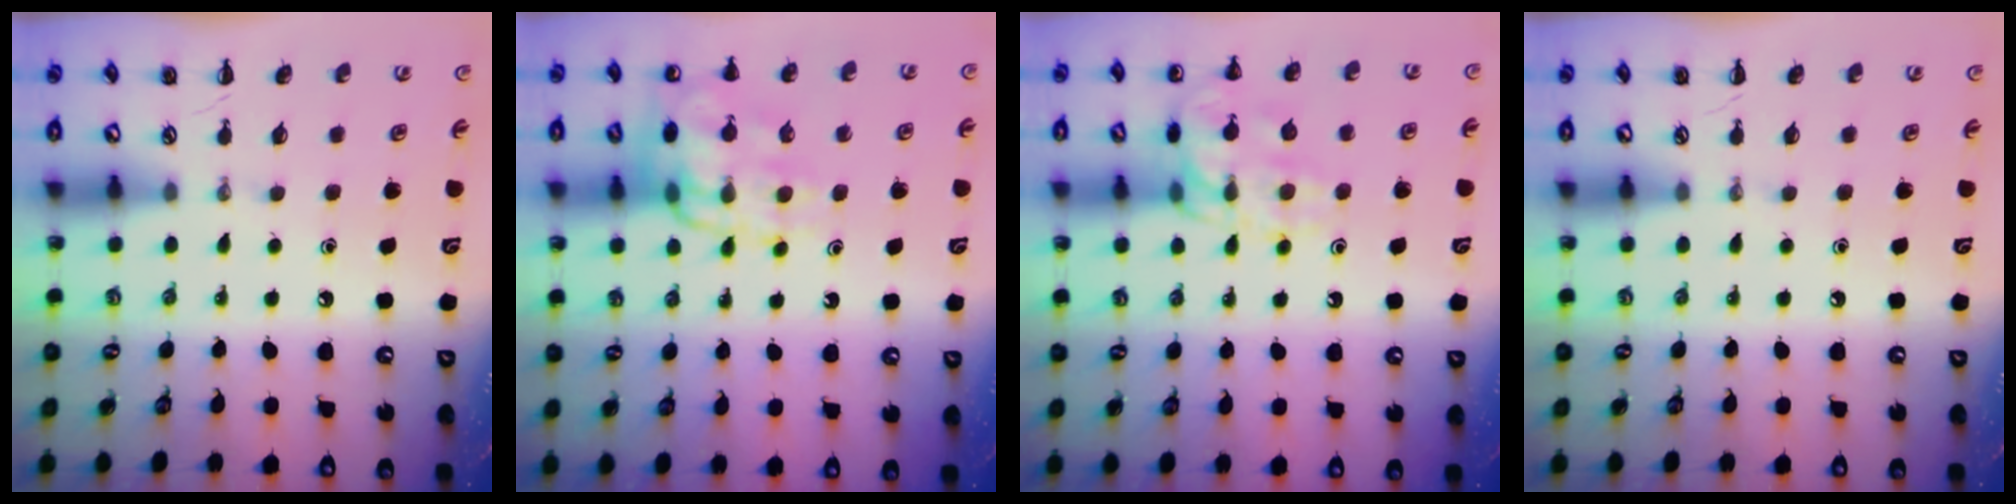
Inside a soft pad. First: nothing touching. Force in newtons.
{"total": 13.5, "press": 13.4, "slide": 1.4}
{"total": 14.5, "press": 14.5, "slide": 1.0}
{"total": 0.0}